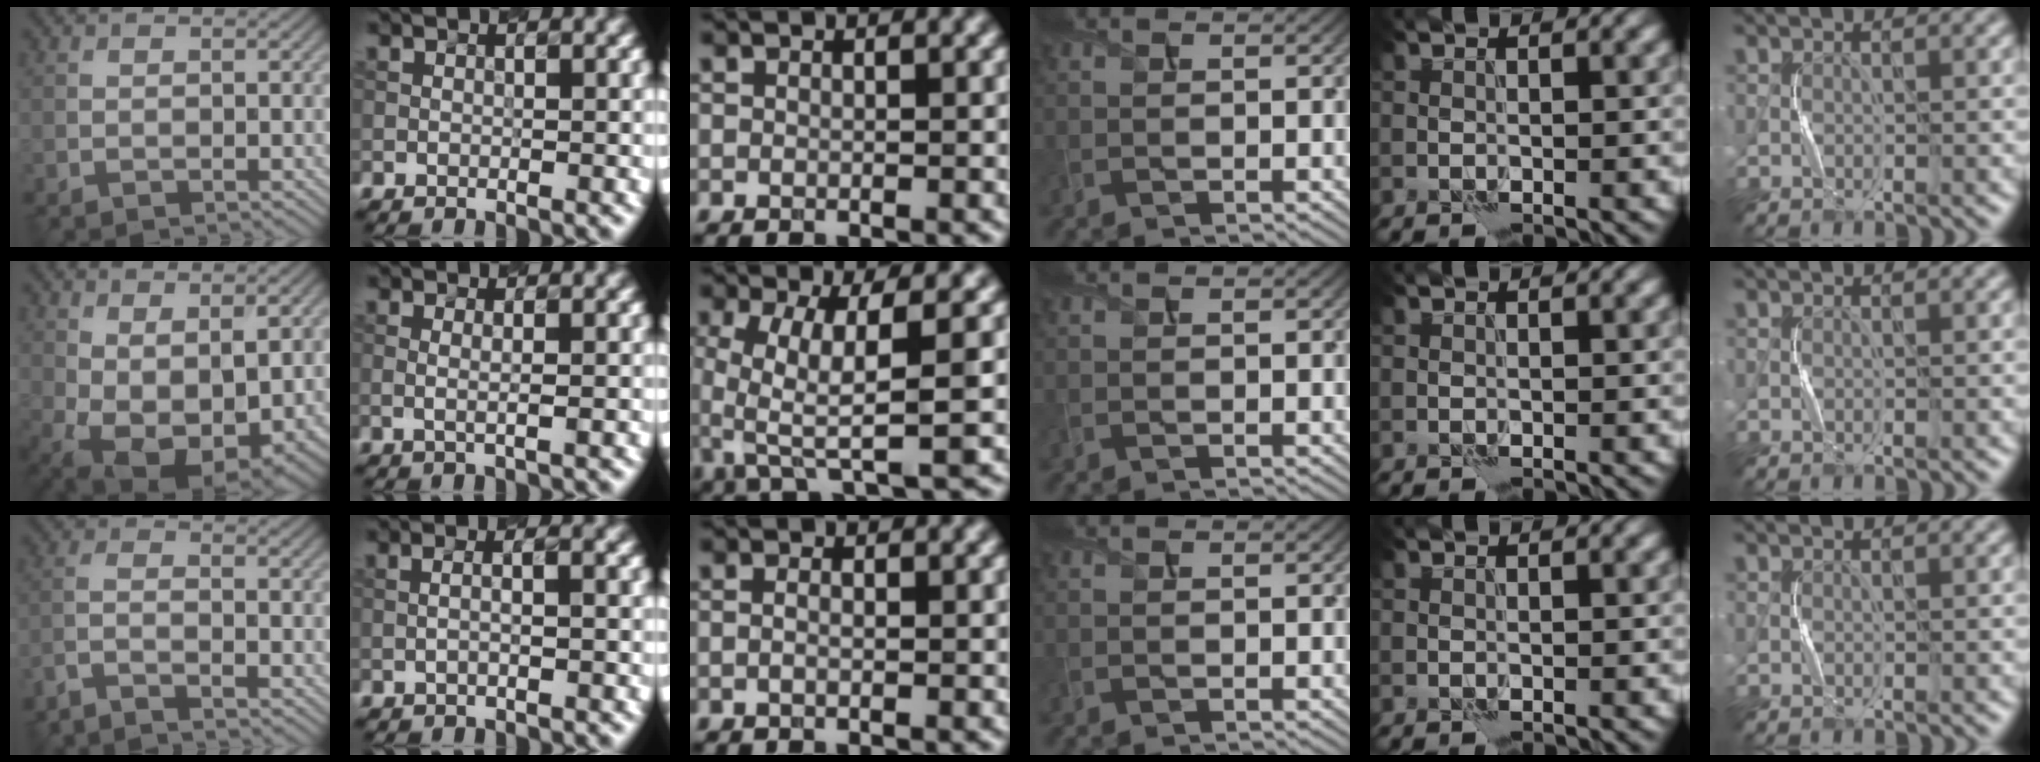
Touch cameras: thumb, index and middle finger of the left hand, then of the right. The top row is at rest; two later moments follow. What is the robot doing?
{"motion": "squeeze", "object": "sponge"}